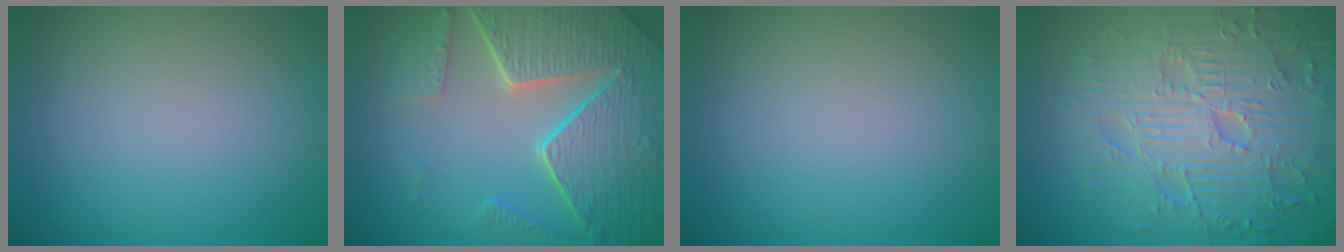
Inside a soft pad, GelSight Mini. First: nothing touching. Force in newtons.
{"total": 8.2, "press": 6.1, "slide": 5.6}
{"total": 0.0}
{"total": 9.0, "press": 6.5, "slide": 6.2}